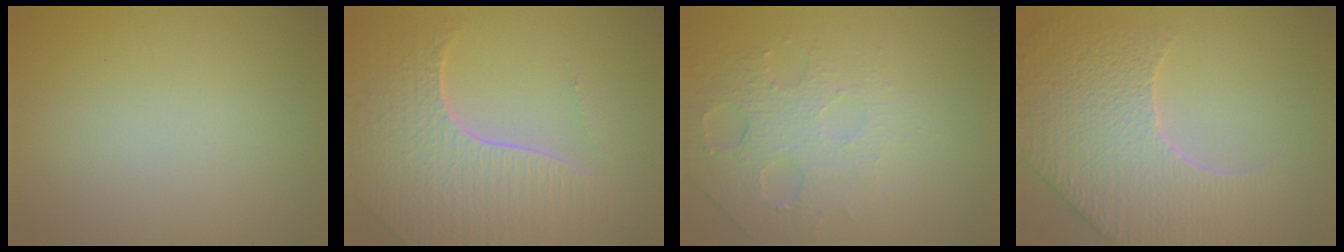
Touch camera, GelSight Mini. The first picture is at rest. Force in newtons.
{"total": 7.2, "press": 5.2, "slide": 5.0}
{"total": 4.7, "press": 3.2, "slide": 3.5}
{"total": 7.5, "press": 6.2, "slide": 4.2}